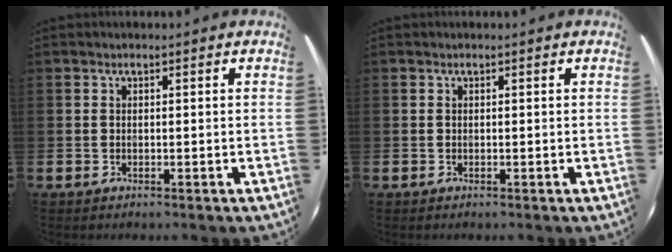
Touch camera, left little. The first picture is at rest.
{"total": 0.0}